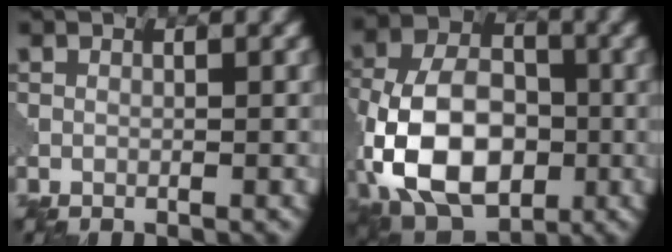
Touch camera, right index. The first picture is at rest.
{"total": 12.3, "force": [-3.4, 8.0, 8.7], "torque": [-0.174, -0.004, -0.076]}